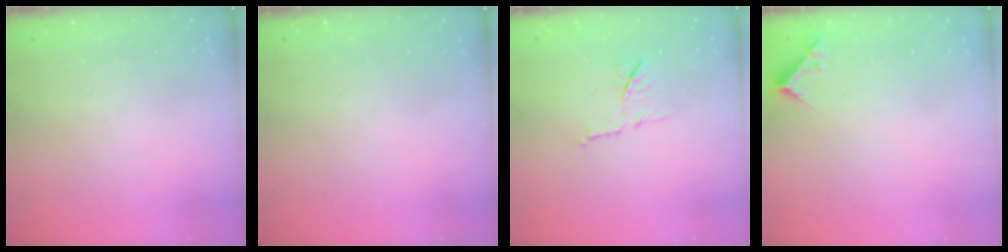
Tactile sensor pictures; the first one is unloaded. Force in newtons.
{"total": 0.0}
{"total": 7.5, "press": 7.5, "slide": 0.7}
{"total": 4.1, "press": 4.1, "slide": 0.5}